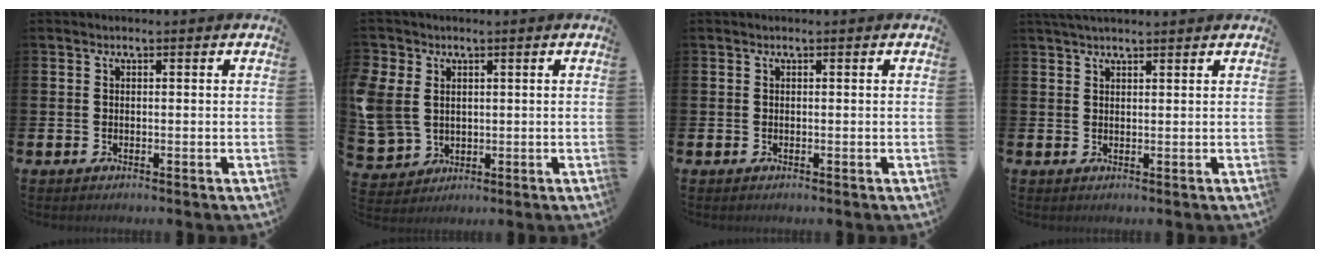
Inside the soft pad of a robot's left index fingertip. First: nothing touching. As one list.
[{"total": 6.5, "force": [2.5, 5.5, 2.4], "torque": [-0.083, 0.007, 0.049]}, {"total": 0.0}, {"total": 2.2, "force": [2.0, 0.3, 0.7], "torque": [-0.017, 0.001, 0.038]}]